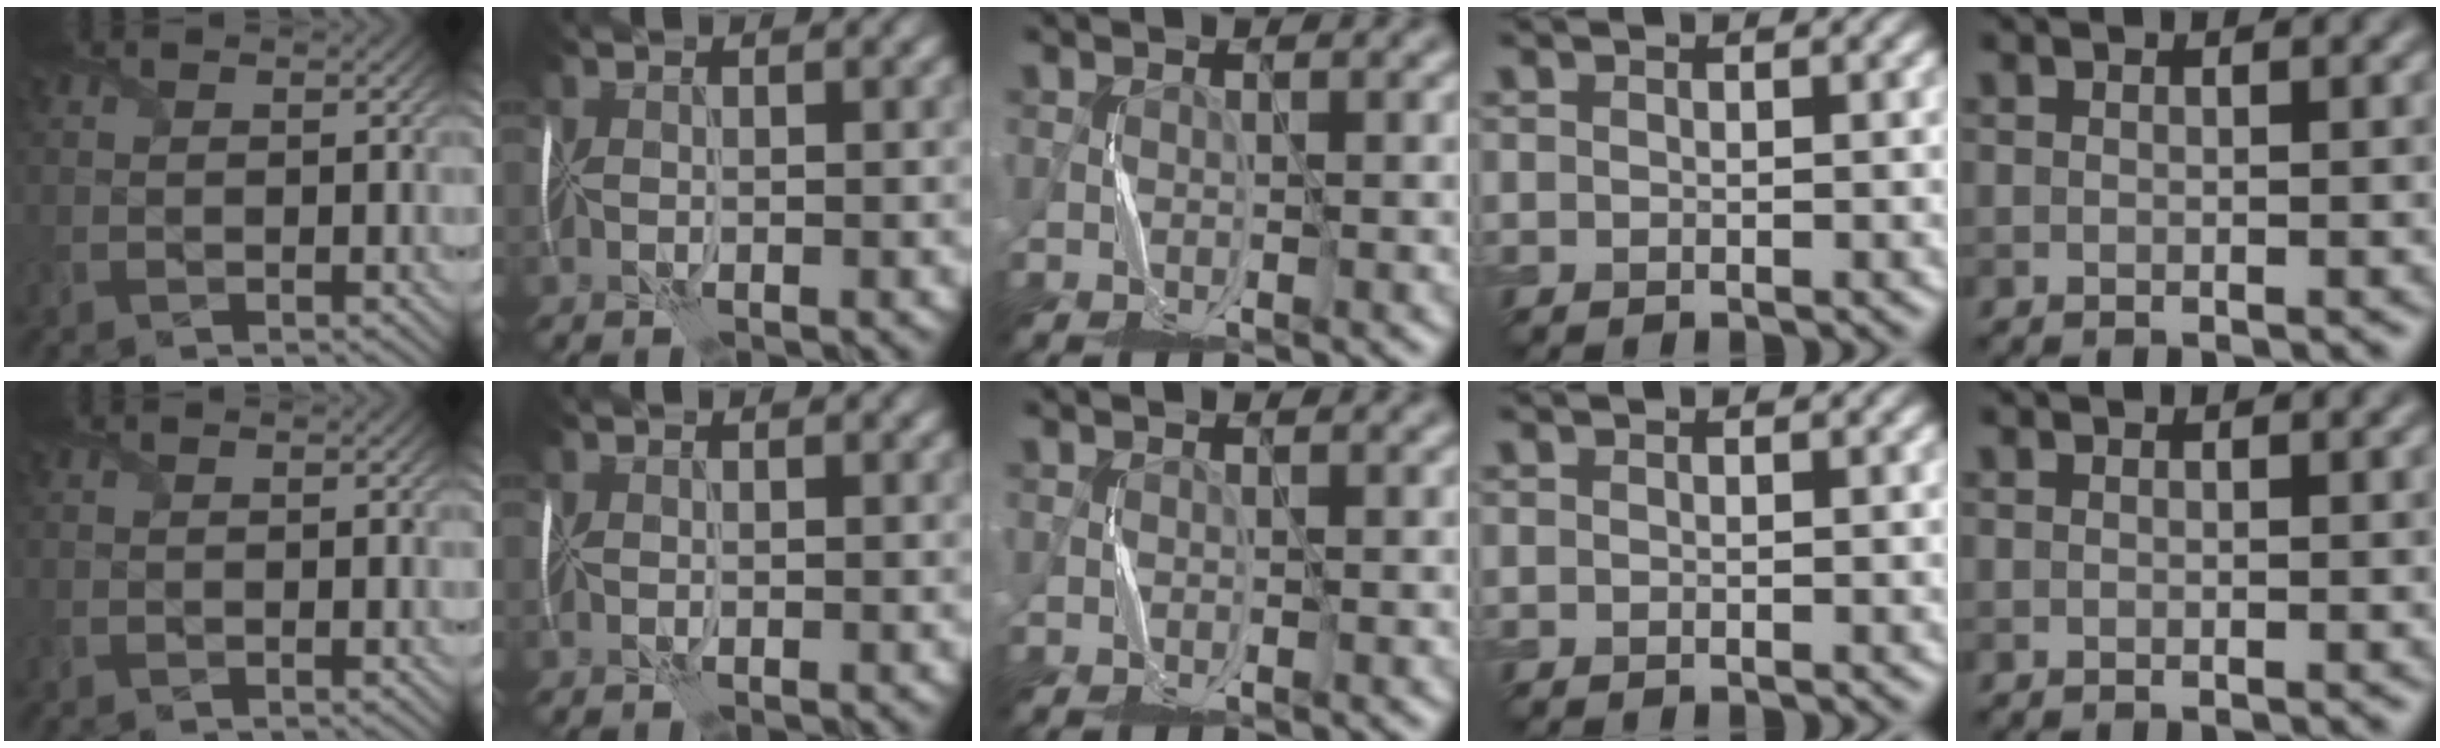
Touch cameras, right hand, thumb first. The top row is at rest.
{}